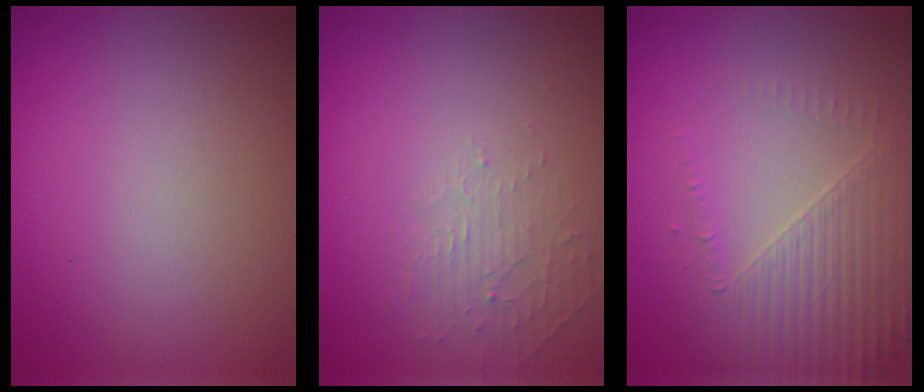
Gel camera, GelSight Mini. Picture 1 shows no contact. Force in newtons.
{"total": 1.8, "press": 0.5, "slide": 1.7}
{"total": 4.9, "press": 3.2, "slide": 3.7}